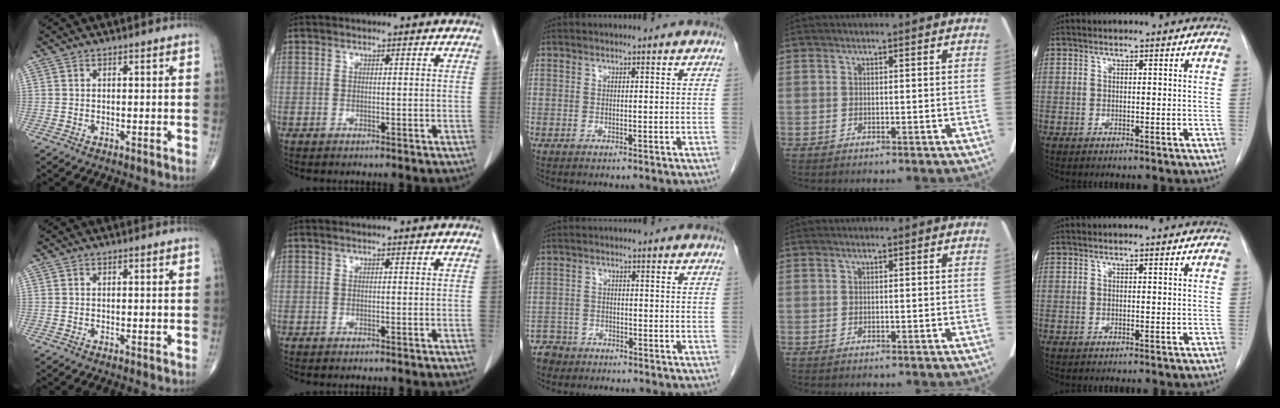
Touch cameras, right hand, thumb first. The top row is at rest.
{"middle": {"total": 4.3, "force": [-3.4, 2.6, -0.6], "torque": [0.011, 0.004, -0.069]}}